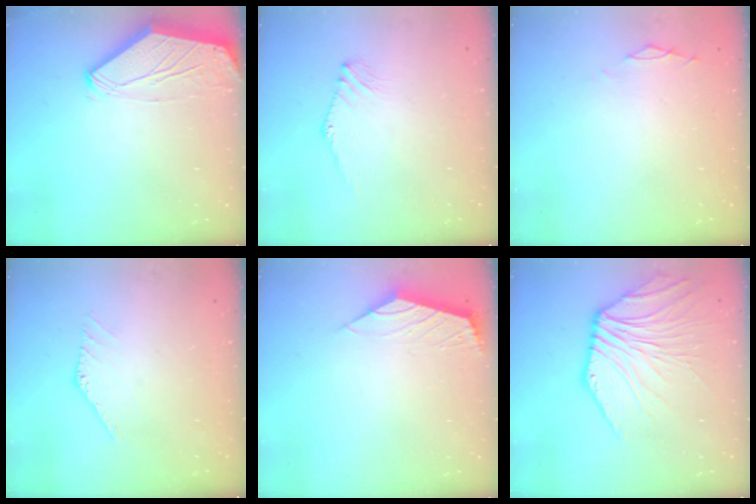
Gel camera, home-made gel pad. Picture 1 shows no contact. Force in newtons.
{"total": 1.2, "press": 1.1, "slide": 0.4}
{"total": 0.0}
{"total": 0.0}
{"total": 2.3, "press": 2.2, "slide": 0.6}
{"total": 5.8, "press": 5.7, "slide": 1.2}